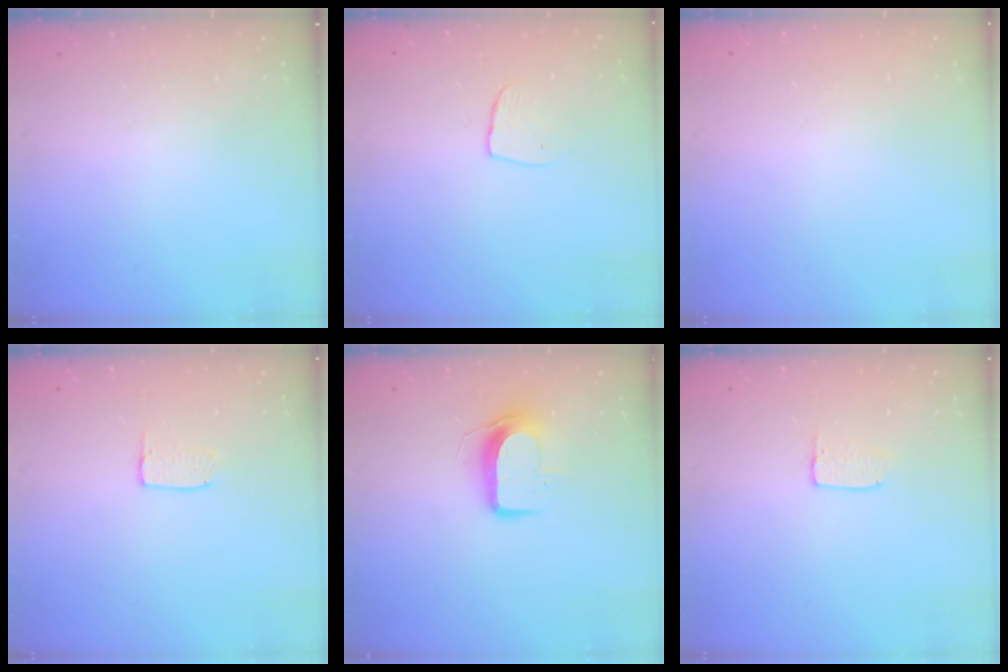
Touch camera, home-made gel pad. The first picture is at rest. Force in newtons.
{"total": 6.5, "press": 6.5, "slide": 0.5}
{"total": 0.0}
{"total": 3.6, "press": 3.5, "slide": 0.2}
{"total": 9.0, "press": 9.0, "slide": 0.6}
{"total": 3.4, "press": 3.3, "slide": 0.3}